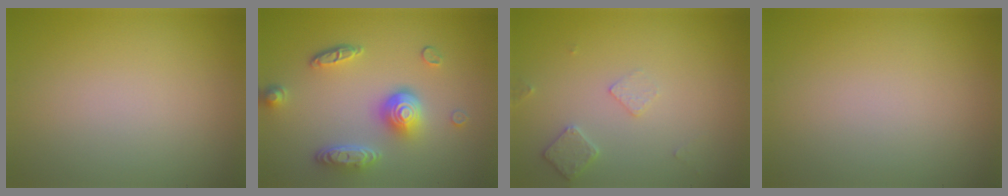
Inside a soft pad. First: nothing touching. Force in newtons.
{"total": 5.2, "press": 3.8, "slide": 3.5}
{"total": 1.8, "press": 1.8, "slide": 0.3}
{"total": 0.0}